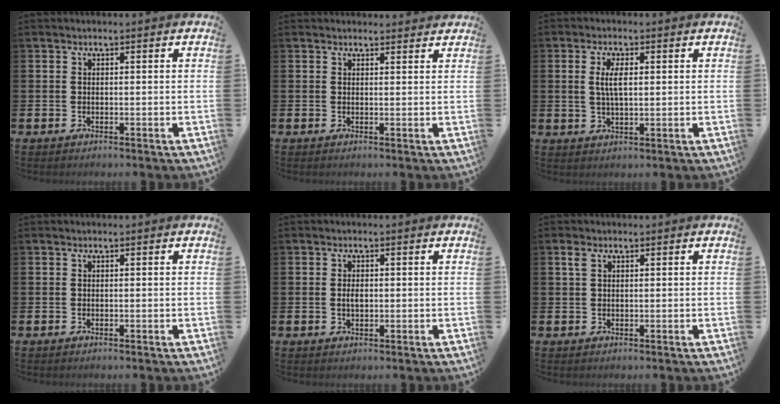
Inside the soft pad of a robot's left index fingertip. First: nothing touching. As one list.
[{"total": 1.3, "force": [1.3, 0.2, 0.0], "torque": [0.011, -0.006, 0.021]}, {"total": 3.7, "force": [1.1, 1.4, 3.3], "torque": [-0.055, 0.003, 0.014]}, {"total": 0.0}, {"total": 1.7, "force": [0.1, 1.0, 1.3], "torque": [-0.020, 0.003, -0.002]}, {"total": 1.6, "force": [1.0, 0.9, 1.0], "torque": [-0.009, 0.000, 0.015]}]